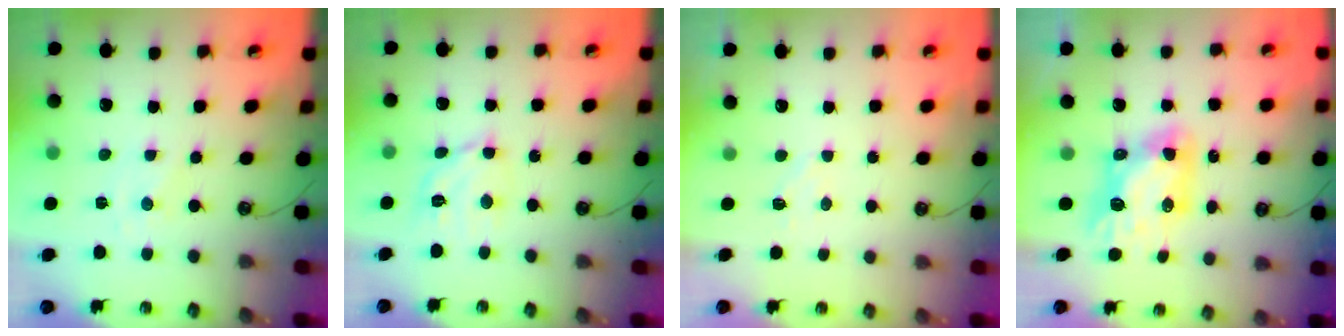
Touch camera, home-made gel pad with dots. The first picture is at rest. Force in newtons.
{"total": 12.3, "press": 12.2, "slide": 1.7}
{"total": 4.9, "press": 4.8, "slide": 0.8}
{"total": 9.4, "press": 9.3, "slide": 1.5}